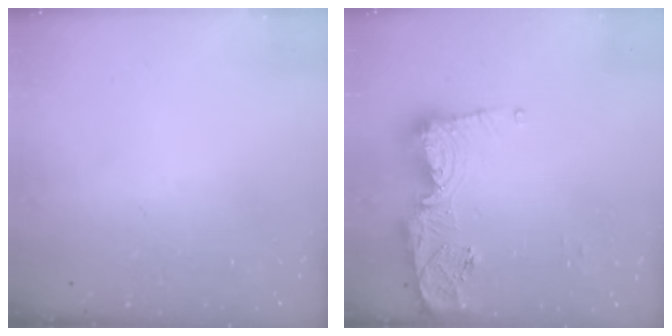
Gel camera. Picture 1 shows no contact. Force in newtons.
{"total": 13.5, "press": 13.4, "slide": 1.3}